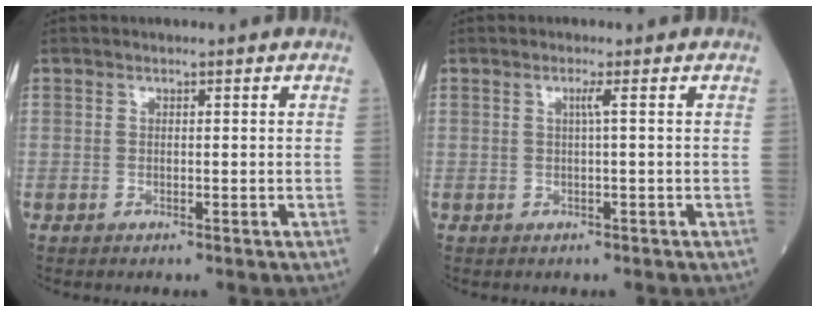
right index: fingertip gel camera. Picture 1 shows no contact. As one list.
[{"total": 1.1, "force": [0.2, -0.4, 1.0], "torque": [-0.020, 0.000, 0.005]}]